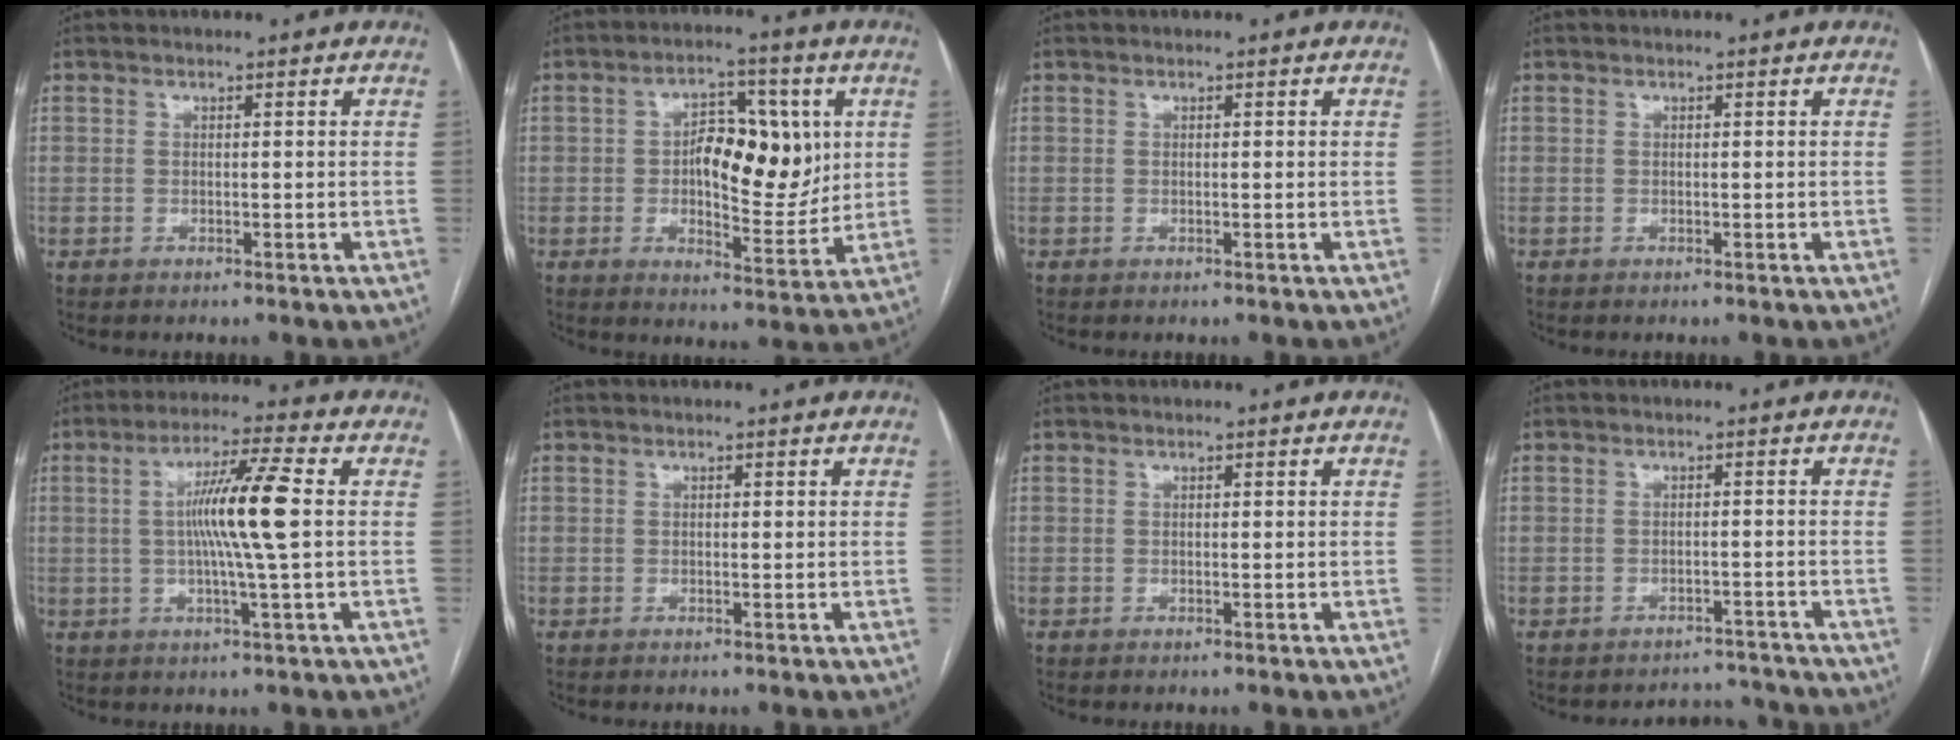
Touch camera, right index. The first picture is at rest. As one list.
[{"total": 11.7, "force": [1.7, 5.4, 10.2], "torque": [-0.152, 0.016, 0.032]}, {"total": 0.0}, {"total": 0.0}, {"total": 10.0, "force": [0.7, -0.8, 9.9], "torque": [-0.183, 0.003, 0.009]}, {"total": 0.6, "force": [0.1, 0.2, 0.5], "torque": [-0.011, 0.001, 0.002]}, {"total": 0.0}, {"total": 4.3, "force": [-4.0, 0.9, -1.2], "torque": [0.018, 0.015, -0.049]}]